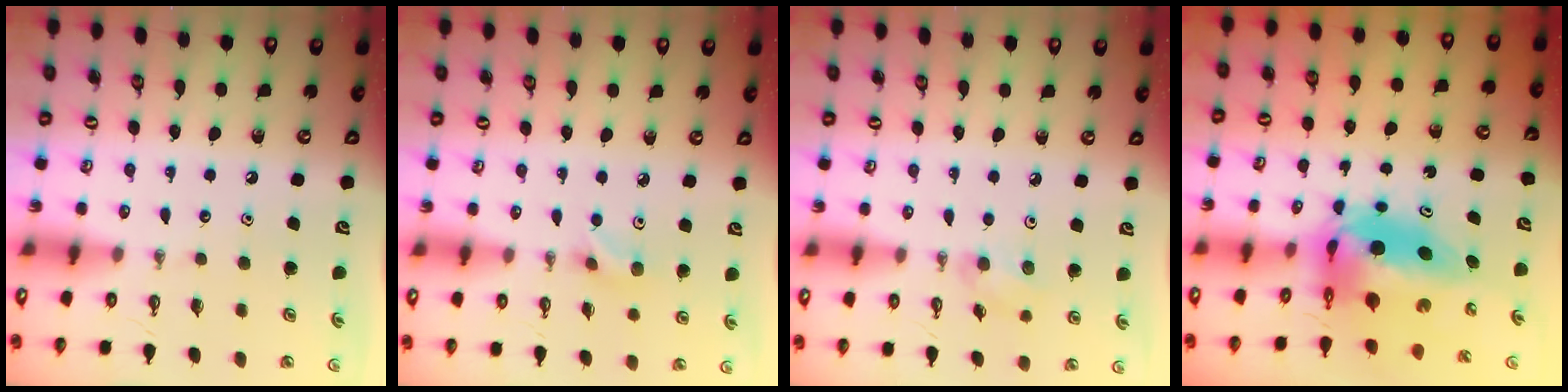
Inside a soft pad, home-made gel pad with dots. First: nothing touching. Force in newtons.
{"total": 3.9, "press": 3.8, "slide": 0.7}
{"total": 4.9, "press": 4.5, "slide": 1.9}
{"total": 9.9, "press": 8.7, "slide": 4.6}